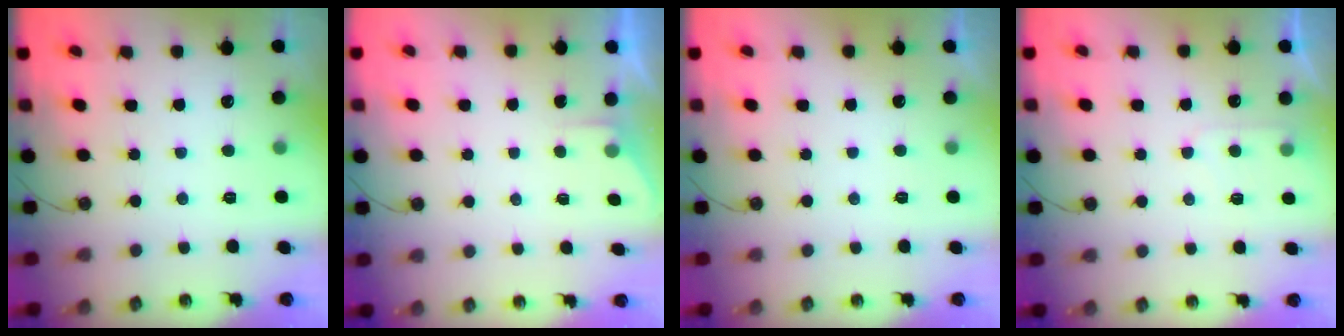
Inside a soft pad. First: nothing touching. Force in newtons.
{"total": 1.8, "press": 1.8, "slide": 0.3}
{"total": 0.0}
{"total": 5.2, "press": 5.1, "slide": 0.7}